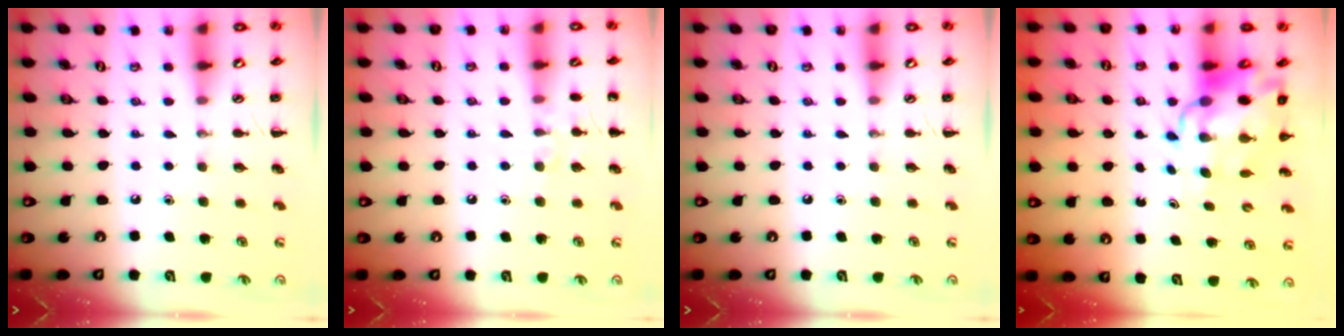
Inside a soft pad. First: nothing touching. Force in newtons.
{"total": 6.6, "press": 6.4, "slide": 1.5}
{"total": 0.0}
{"total": 13.3, "press": 12.9, "slide": 3.4}